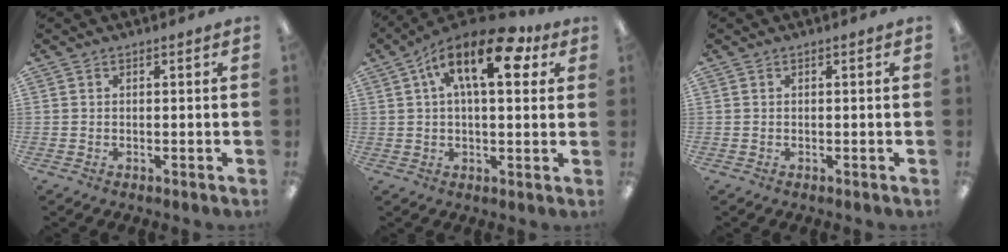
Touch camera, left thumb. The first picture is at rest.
{"total": 16.4, "force": [6.4, 7.4, 13.2], "torque": [-0.203, -0.009, 0.106]}
{"total": 0.0}